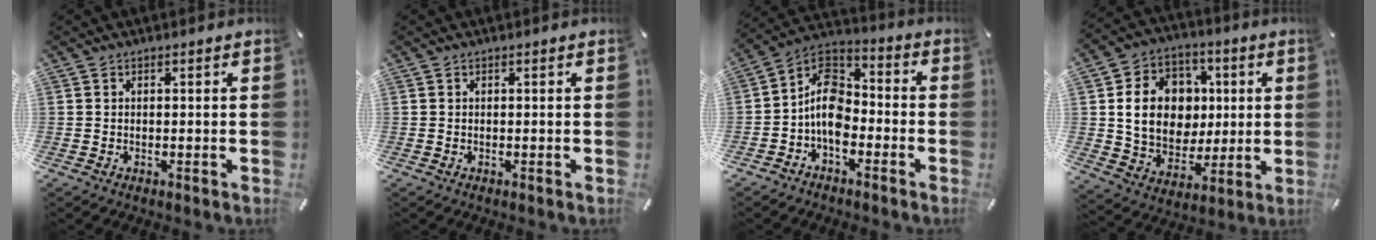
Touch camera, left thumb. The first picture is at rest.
{"total": 0.0}
{"total": 10.3, "force": [-3.7, 7.1, 6.5], "torque": [-0.146, 0.014, -0.073]}
{"total": 15.2, "force": [2.2, 13.2, 7.1], "torque": [-0.124, 0.009, 0.052]}